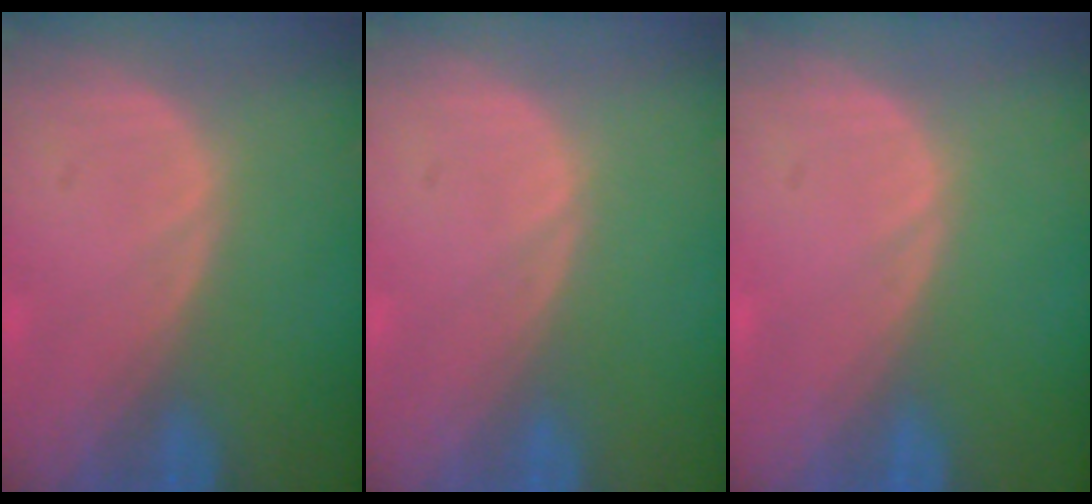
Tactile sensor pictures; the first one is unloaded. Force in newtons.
{"total": 0.0}
{"total": 0.0}